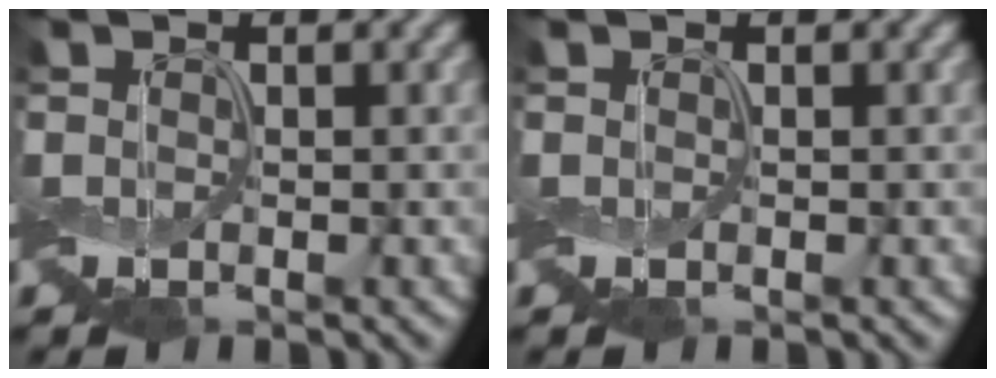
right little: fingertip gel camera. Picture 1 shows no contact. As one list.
[{"total": 0.0}]